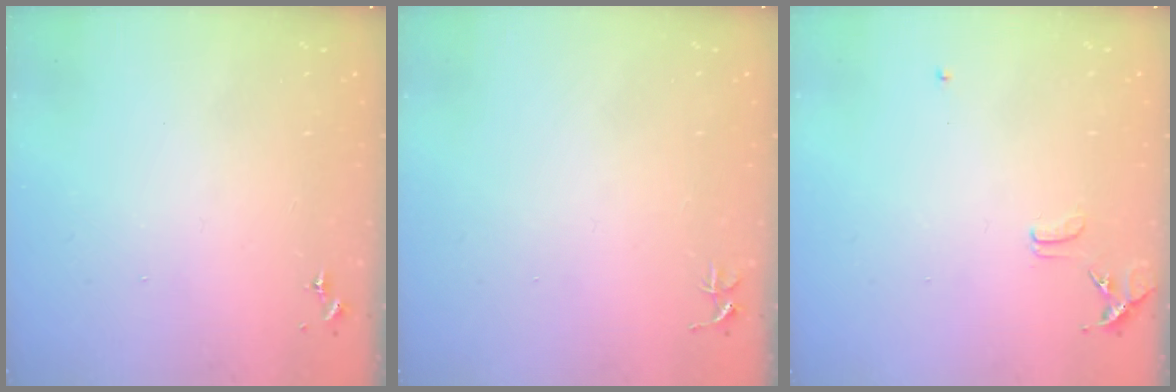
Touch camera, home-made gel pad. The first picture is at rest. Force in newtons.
{"total": 3.6, "press": 3.6, "slide": 0.3}
{"total": 8.3, "press": 8.3, "slide": 0.7}